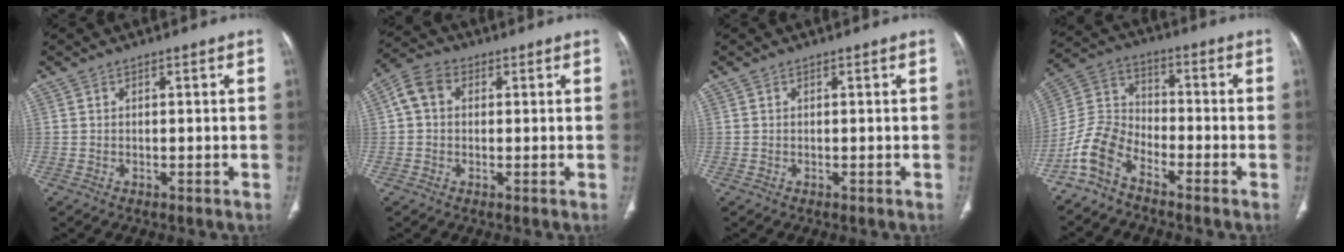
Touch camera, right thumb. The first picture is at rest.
{"total": 5.7, "force": [0.9, 4.4, 3.4], "torque": [-0.064, 0.019, 0.011]}
{"total": 0.0}
{"total": 8.3, "force": [-6.1, 4.0, 4.0], "torque": [-0.089, 0.051, -0.138]}